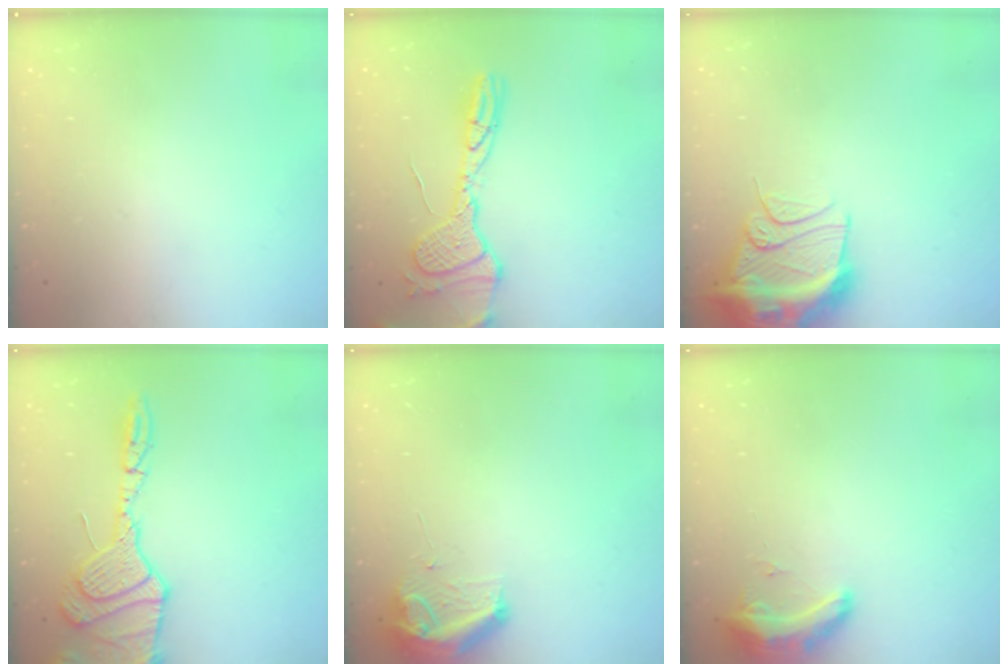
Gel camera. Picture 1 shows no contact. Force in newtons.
{"total": 17.0, "press": 17.0, "slide": 1.6}
{"total": 15.8, "press": 15.7, "slide": 1.6}
{"total": 18.6, "press": 18.4, "slide": 3.1}
{"total": 9.0, "press": 8.9, "slide": 1.1}
{"total": 16.9, "press": 11.4, "slide": 12.5}